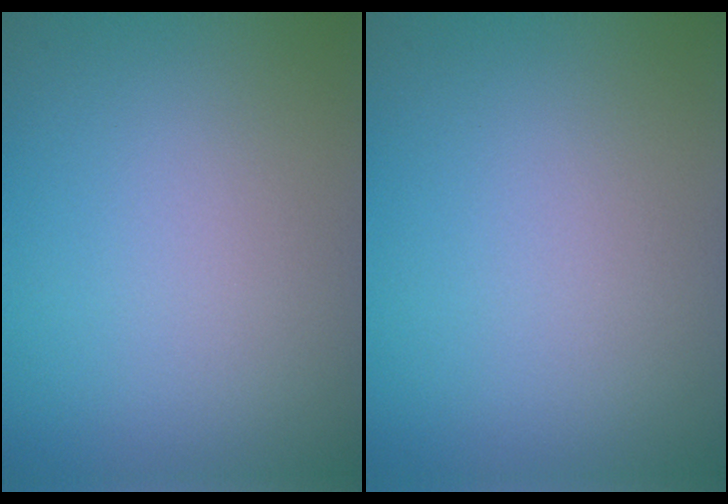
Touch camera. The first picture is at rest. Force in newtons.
{"total": 0.0}